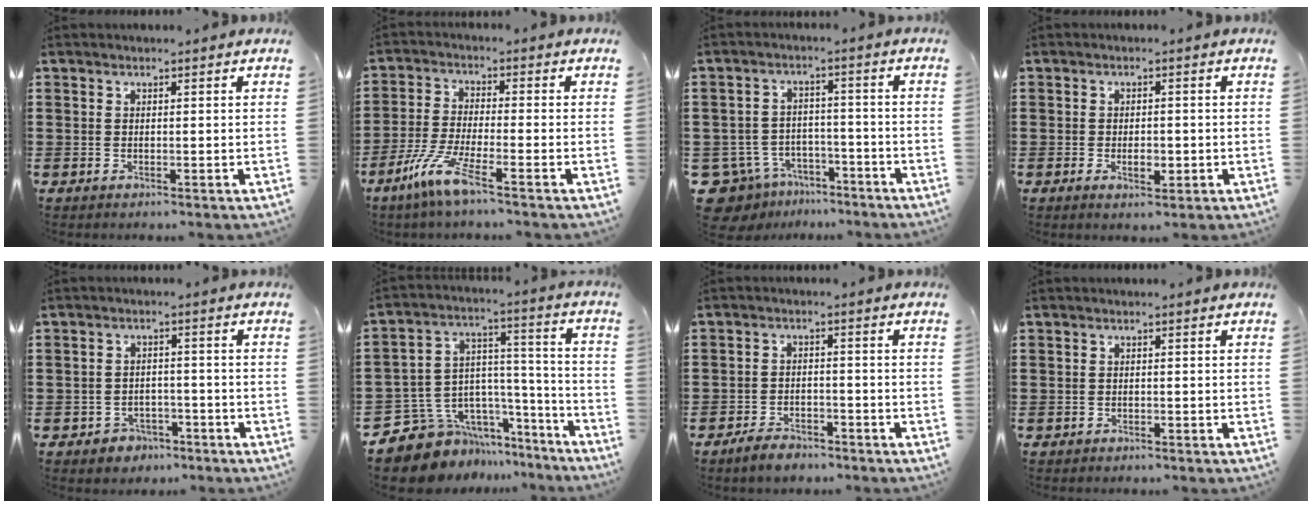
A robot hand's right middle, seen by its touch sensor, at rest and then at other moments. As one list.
[{"total": 7.5, "force": [-4.7, 0.8, 5.8], "torque": [-0.134, -0.018, -0.090]}, {"total": 6.3, "force": [-5.5, 2.9, 0.9], "torque": [-0.047, 0.011, -0.114]}, {"total": 2.9, "force": [-0.7, 1.4, 2.5], "torque": [-0.039, -0.003, -0.015]}, {"total": 2.6, "force": [-2.2, 1.2, 0.2], "torque": [-0.013, 0.000, -0.048]}, {"total": 10.4, "force": [-8.3, 5.9, 1.8], "torque": [-0.065, 0.005, -0.155]}, {"total": 3.0, "force": [-2.8, 0.9, 0.8], "torque": [-0.025, 0.005, -0.057]}, {"total": 0.6, "force": [-0.5, 0.2, 0.0], "torque": [-0.002, 0.001, -0.012]}]